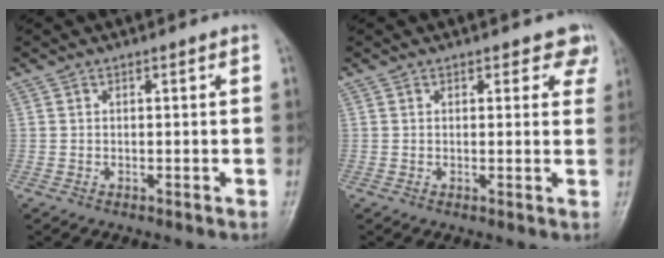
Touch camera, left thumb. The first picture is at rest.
{"total": 3.7, "force": [2.7, 2.1, 1.5], "torque": [0.018, -0.011, 0.020]}